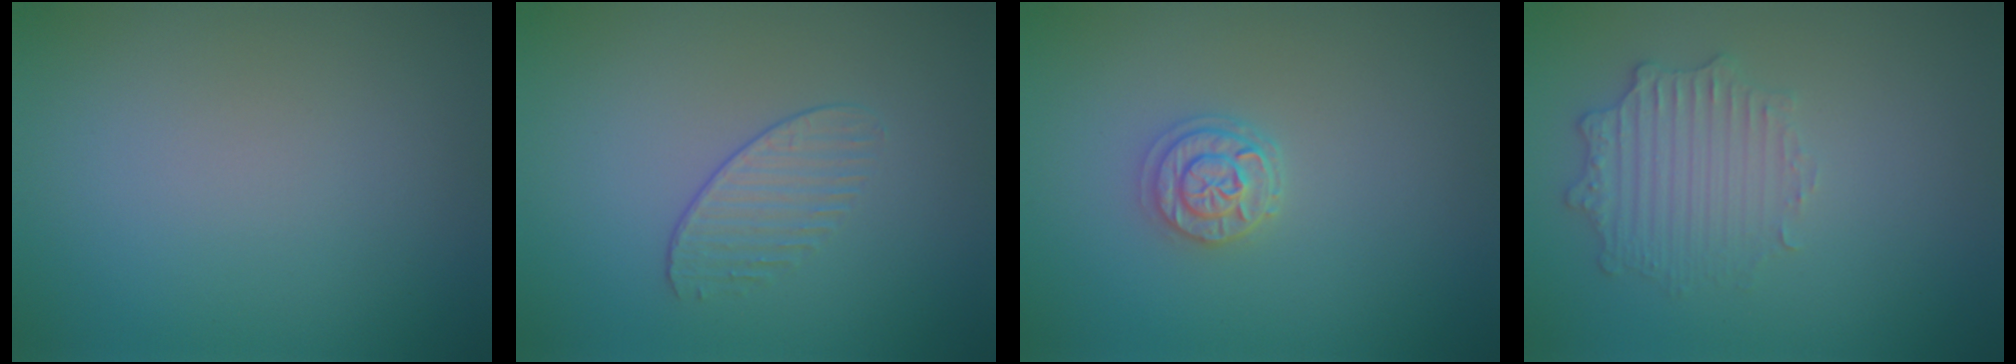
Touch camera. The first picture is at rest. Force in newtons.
{"total": 1.3, "press": 0.7, "slide": 1.1}
{"total": 2.2, "press": 2.0, "slide": 0.8}
{"total": 2.6, "press": 2.5, "slide": 0.7}